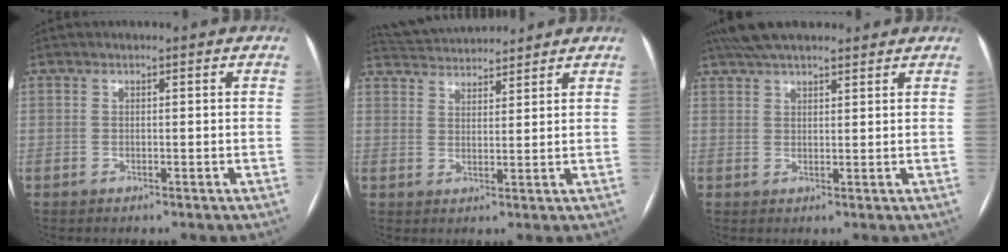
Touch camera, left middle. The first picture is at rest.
{"total": 8.7, "force": [8.4, 1.3, 1.9], "torque": [-0.043, 0.027, 0.135]}
{"total": 9.6, "force": [8.0, 2.5, 4.7], "torque": [-0.073, 0.044, 0.130]}